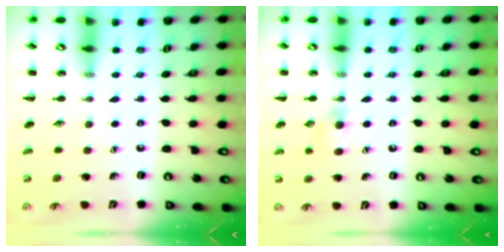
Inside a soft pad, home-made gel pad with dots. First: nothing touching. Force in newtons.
{"total": 5.3, "press": 4.9, "slide": 1.9}